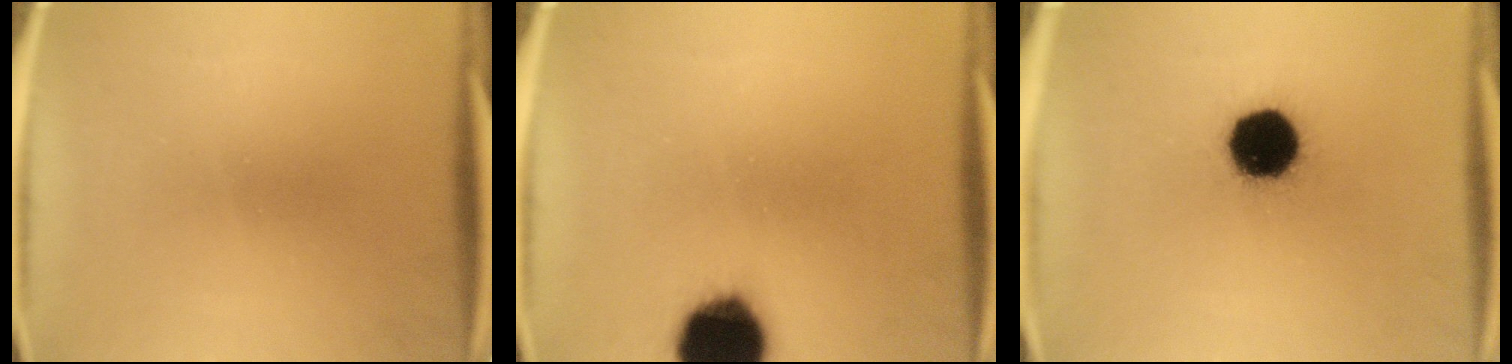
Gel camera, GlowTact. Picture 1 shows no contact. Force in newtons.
{"total": 16.4}
{"total": 17.2}